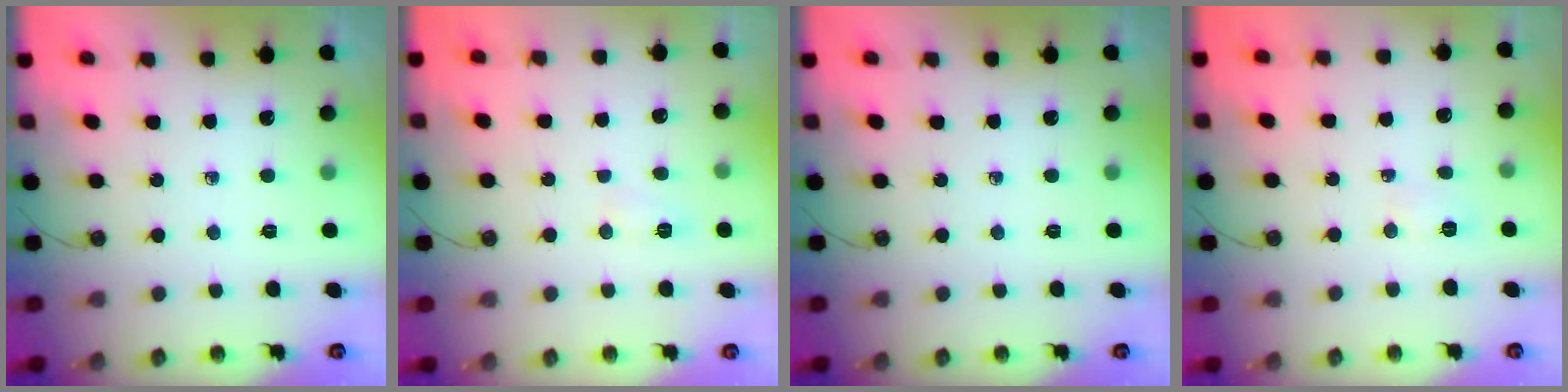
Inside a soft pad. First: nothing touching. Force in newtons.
{"total": 5.8, "press": 5.8, "slide": 0.6}
{"total": 0.0}
{"total": 2.6, "press": 2.5, "slide": 0.8}